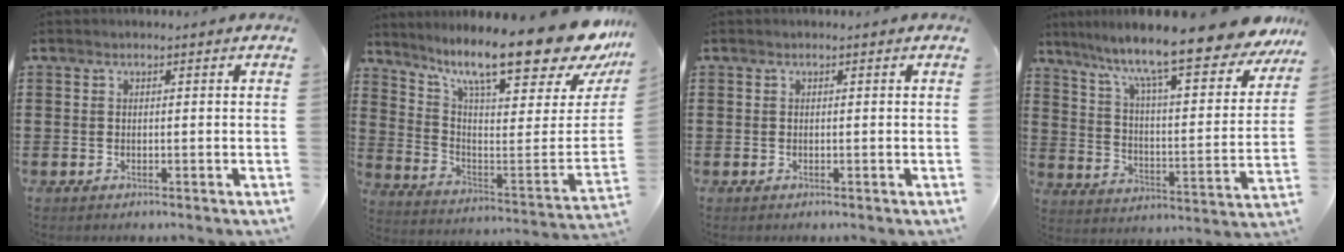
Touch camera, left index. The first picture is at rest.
{"total": 15.5, "force": [12.0, 2.3, 9.5], "torque": [-0.173, -0.101, 0.198]}
{"total": 0.0}
{"total": 12.7, "force": [10.5, 0.5, 7.1], "torque": [-0.150, -0.076, 0.168]}